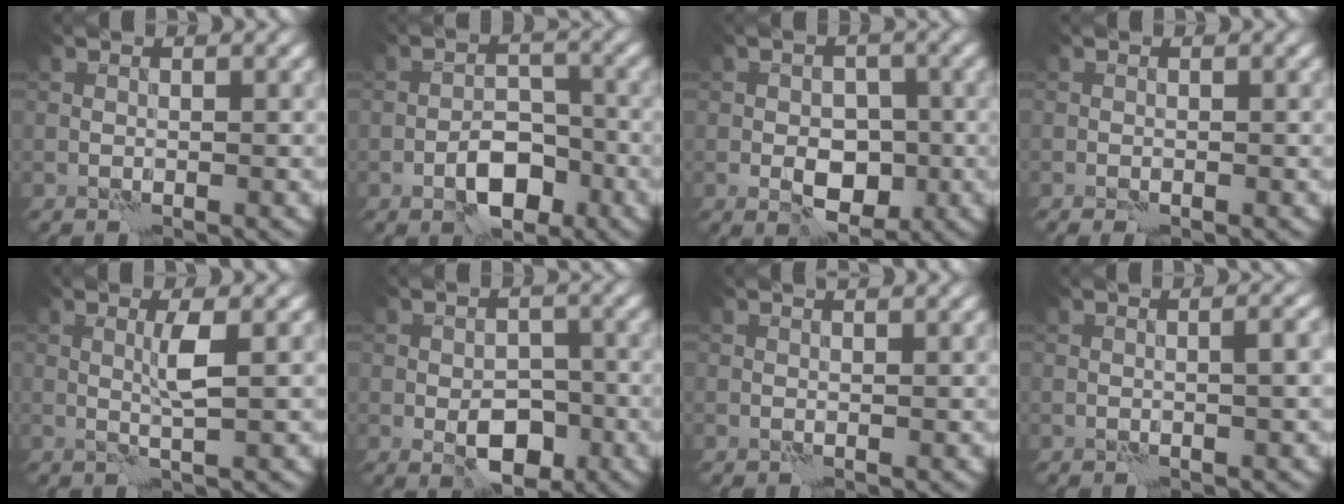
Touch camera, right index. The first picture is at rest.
{"total": 4.4, "force": [-2.4, 2.2, 3.0], "torque": [-0.041, 0.008, -0.040]}
{"total": 4.6, "force": [-1.6, 2.9, 3.2], "torque": [-0.036, 0.000, -0.029]}
{"total": 0.8, "force": [-0.5, 0.2, 0.5], "torque": [-0.012, -0.001, -0.010]}
{"total": 1.9, "force": [0.4, -0.3, 1.8], "torque": [-0.041, 0.003, 0.006]}
{"total": 4.6, "force": [-1.8, 2.7, 3.2], "torque": [-0.042, -0.004, -0.028]}
{"total": 0.9, "force": [0.5, 0.2, 0.6], "torque": [-0.011, 0.000, 0.005]}
{"total": 1.3, "force": [-0.3, -0.1, 1.2], "torque": [-0.021, 0.004, -0.007]}